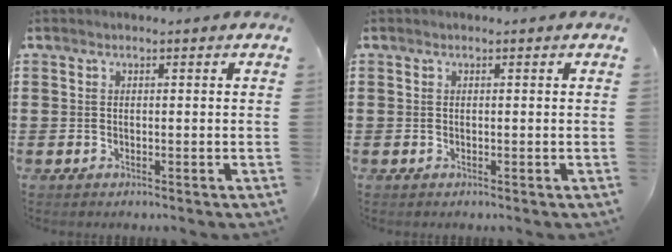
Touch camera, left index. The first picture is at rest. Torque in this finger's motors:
{"motor_torque": [0.15, -0.11, 0.00, 0.01]}